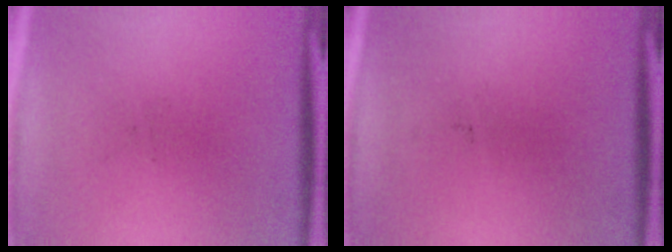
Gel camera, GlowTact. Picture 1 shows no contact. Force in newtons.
{"total": 0.0}